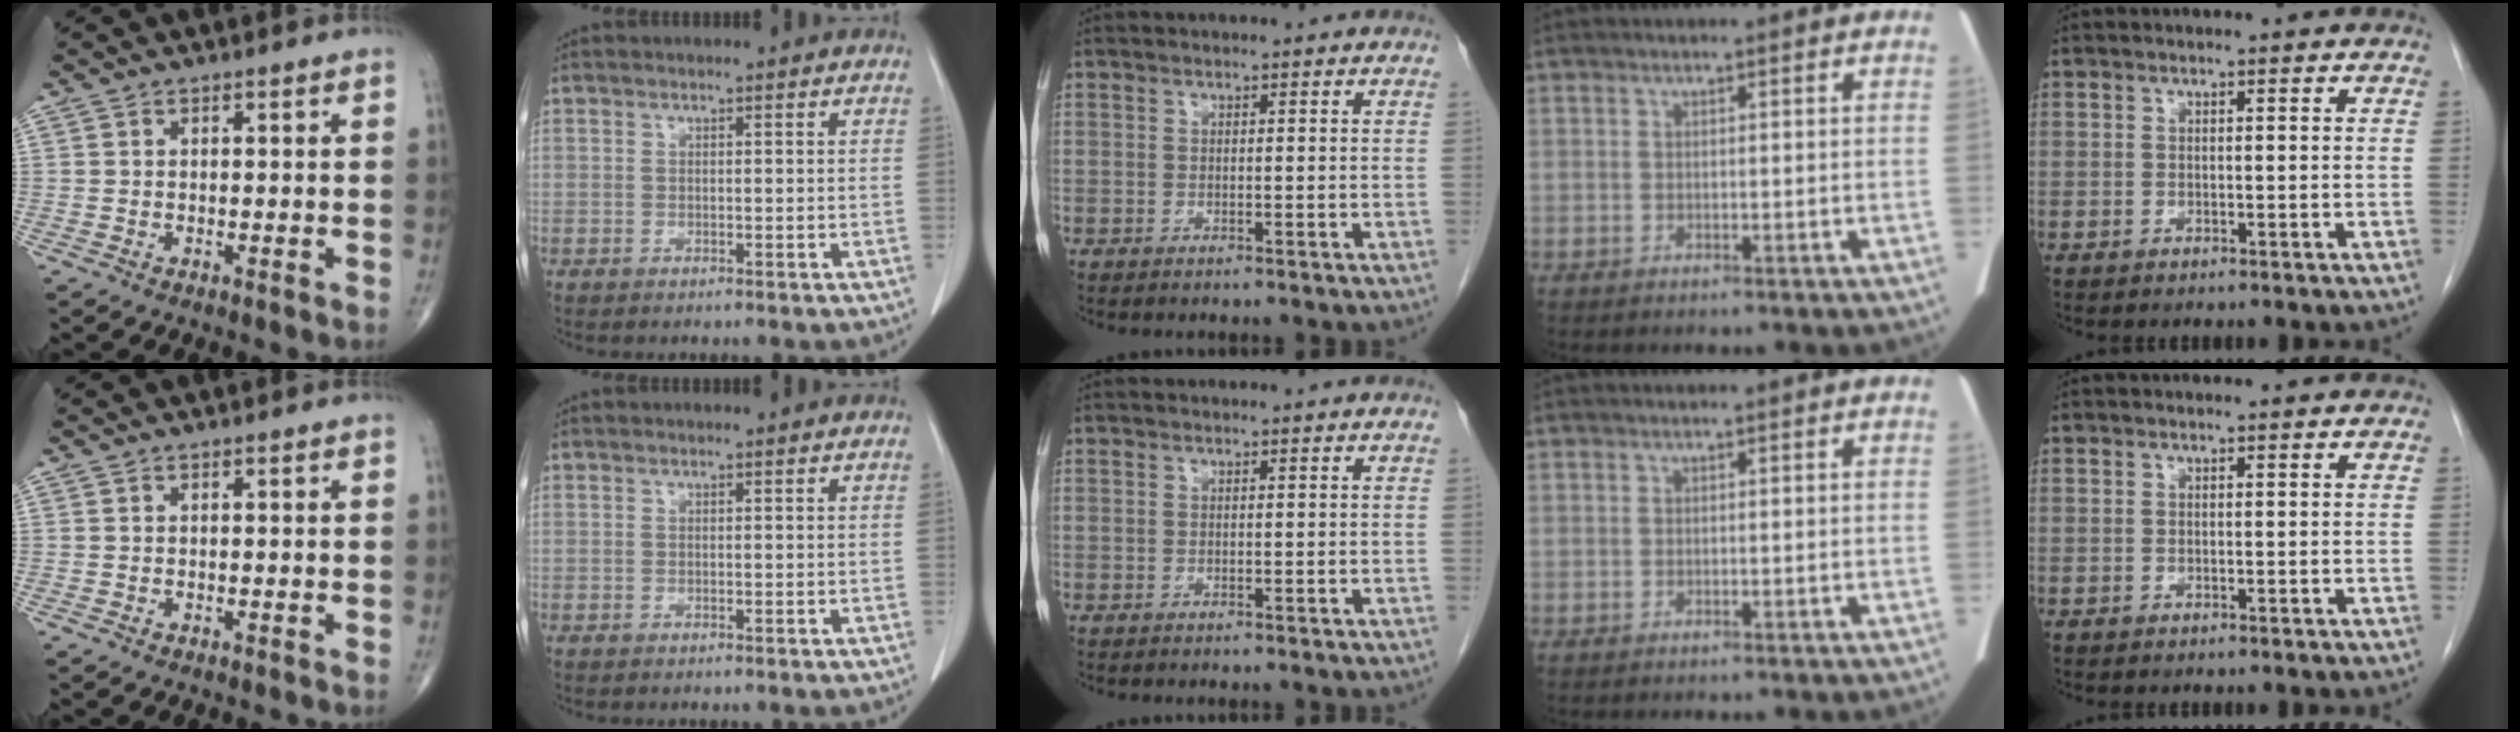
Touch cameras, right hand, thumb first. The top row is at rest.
{}